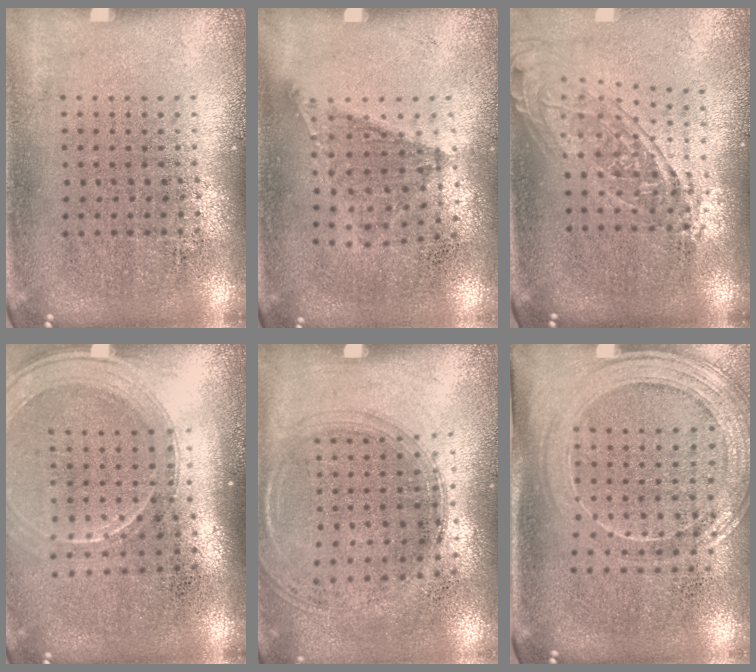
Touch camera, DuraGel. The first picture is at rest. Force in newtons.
{"total": 1.1, "press": 0.8, "slide": 0.8}
{"total": 1.7, "press": 1.4, "slide": 1.0}
{"total": 1.9, "press": 1.7, "slide": 0.8}
{"total": 1.3, "press": 1.2, "slide": 0.5}
{"total": 1.7, "press": 1.6, "slide": 0.6}